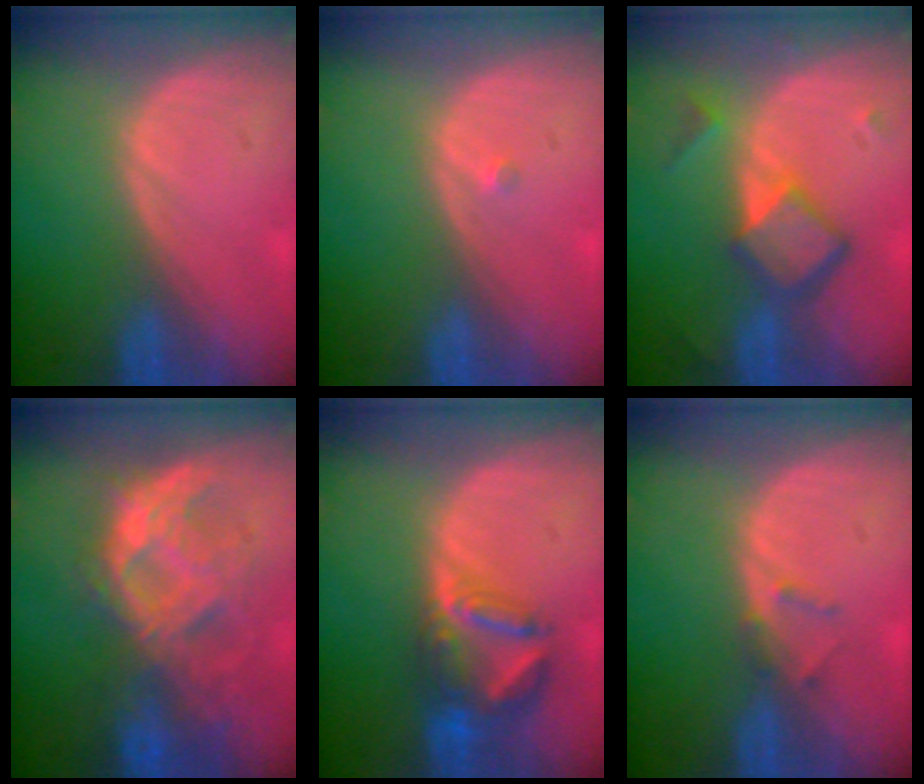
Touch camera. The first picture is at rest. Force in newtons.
{"total": 0.6, "press": 0.5, "slide": 0.4}
{"total": 6.6, "press": 5.7, "slide": 3.3}
{"total": 9.6, "press": 8.9, "slide": 3.8}
{"total": 7.1, "press": 6.4, "slide": 3.2}
{"total": 1.3, "press": 1.1, "slide": 0.8}